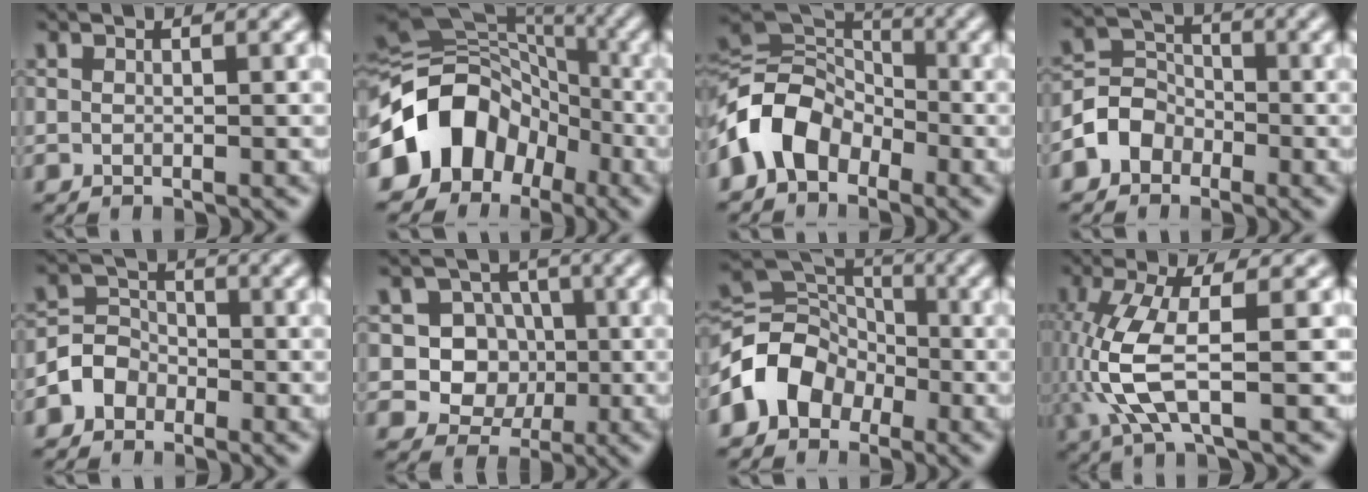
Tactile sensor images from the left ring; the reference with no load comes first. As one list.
[{"total": 11.5, "force": [-4.5, 8.8, 5.9], "torque": [-0.105, 0.013, -0.099]}, {"total": 7.2, "force": [-3.2, 5.0, 4.1], "torque": [-0.076, 0.010, -0.081]}, {"total": 3.3, "force": [-1.8, 2.7, 0.9], "torque": [-0.012, 0.010, -0.040]}, {"total": 2.9, "force": [-1.6, 2.4, 0.7], "torque": [0.002, 0.011, -0.040]}, {"total": 6.6, "force": [0.0, 6.2, 2.3], "torque": [-0.026, 0.024, -0.022]}, {"total": 6.4, "force": [-2.9, 4.9, 2.9], "torque": [-0.041, 0.011, -0.071]}, {"total": 7.1, "force": [-1.0, 2.3, 6.7], "torque": [-0.180, -0.004, -0.017]}]